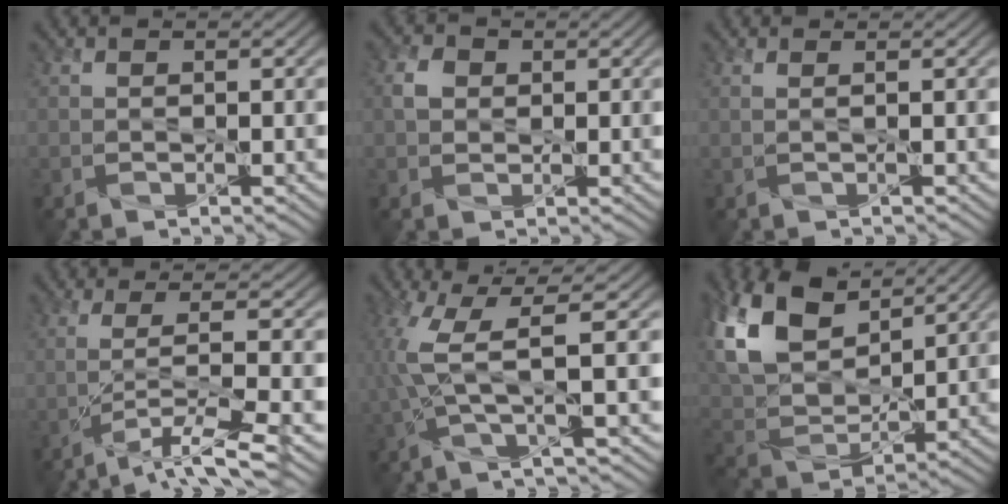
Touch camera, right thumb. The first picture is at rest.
{"total": 2.5, "force": [0.5, 2.1, 1.2], "torque": [-0.031, 0.003, 0.004]}
{"total": 0.6, "force": [0.3, 0.0, 0.5], "torque": [-0.009, 0.005, 0.000]}
{"total": 7.3, "force": [-2.9, 0.8, 6.7], "torque": [-0.107, 0.007, -0.062]}
{"total": 6.7, "force": [1.2, 1.3, 6.5], "torque": [-0.138, 0.008, 0.018]}
{"total": 14.8, "force": [8.3, 8.2, 9.1], "torque": [-0.238, 0.035, 0.152]}